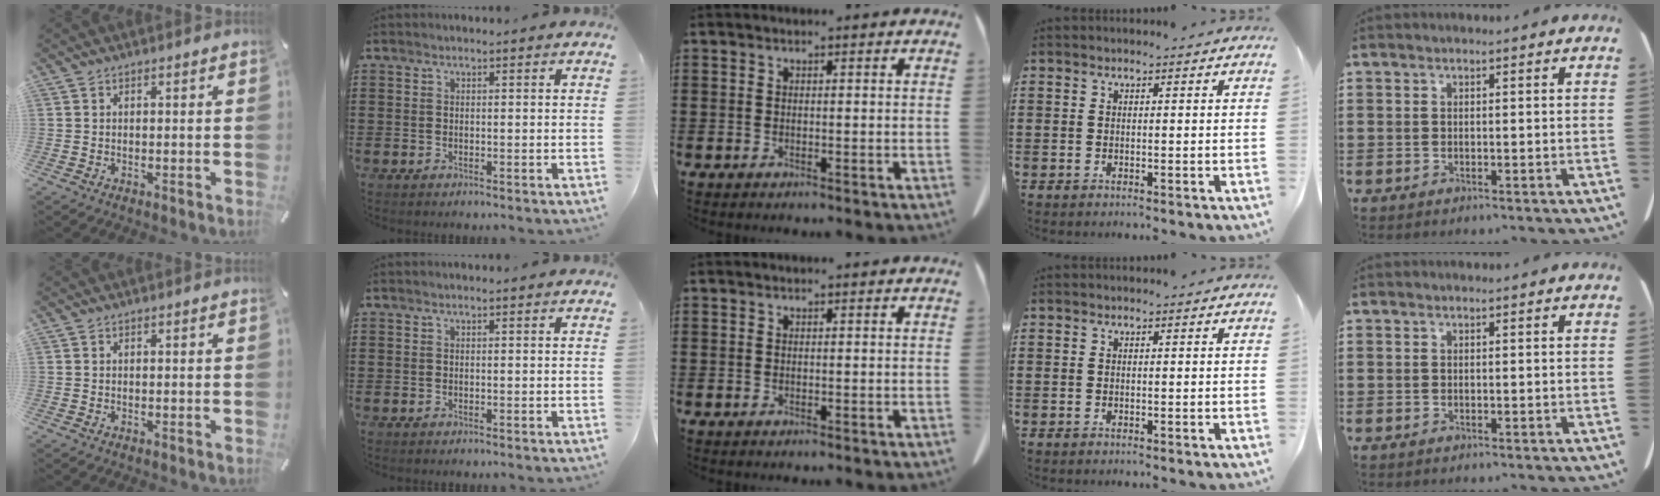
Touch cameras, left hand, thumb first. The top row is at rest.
{}